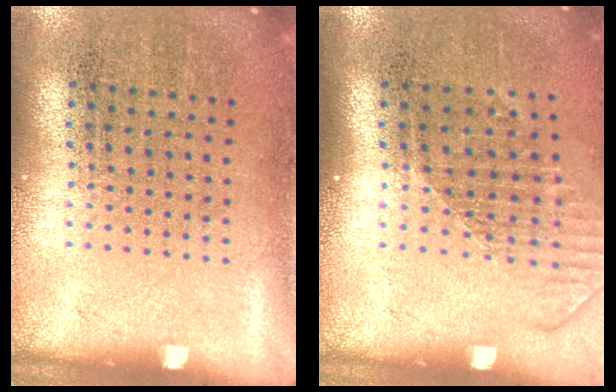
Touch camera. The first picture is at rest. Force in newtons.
{"total": 1.6, "press": 1.2, "slide": 1.0}